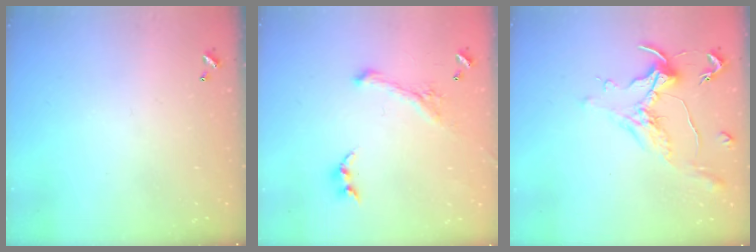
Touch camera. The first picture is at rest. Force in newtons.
{"total": 1.3, "press": 0.5, "slide": 1.2}
{"total": 1.5, "press": 1.4, "slide": 0.6}